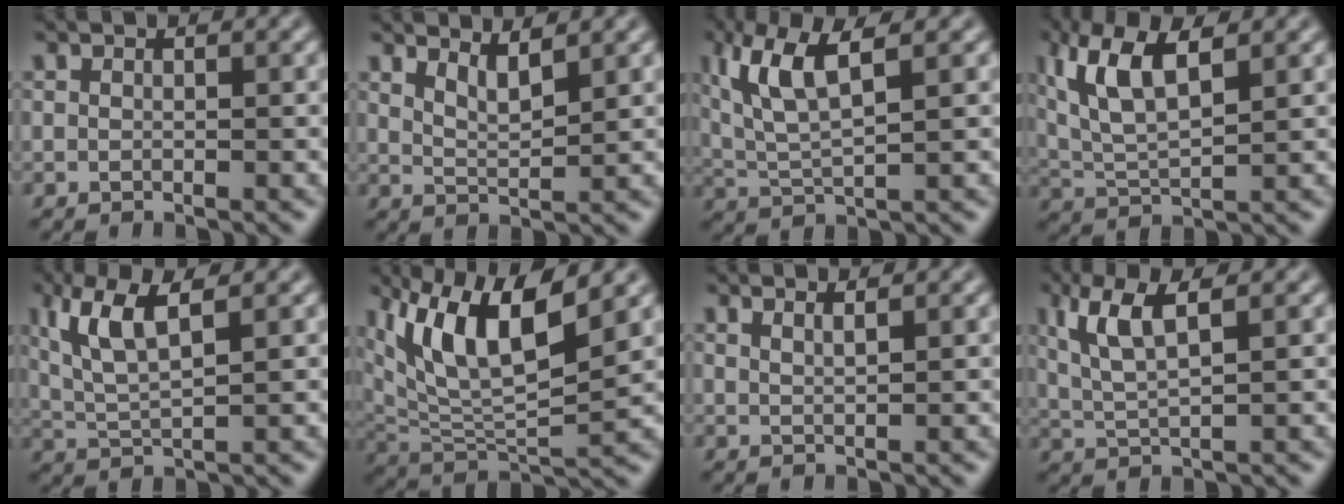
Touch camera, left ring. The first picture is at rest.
{"total": 2.3, "force": [1.5, 0.6, 1.7], "torque": [-0.038, -0.002, 0.032]}
{"total": 6.0, "force": [2.1, 2.1, 5.2], "torque": [-0.116, 0.012, 0.043]}
{"total": 7.2, "force": [2.6, 3.1, 5.9], "torque": [-0.127, 0.015, 0.048]}
{"total": 5.4, "force": [1.9, 1.9, 4.7], "torque": [-0.104, 0.010, 0.039]}
{"total": 9.6, "force": [4.4, 3.6, 7.8], "torque": [-0.153, 0.005, 0.084]}
{"total": 1.0, "force": [0.6, 0.2, 0.8], "torque": [-0.012, 0.000, 0.012]}
{"total": 4.9, "force": [1.7, 1.6, 4.2], "torque": [-0.095, 0.009, 0.036]}